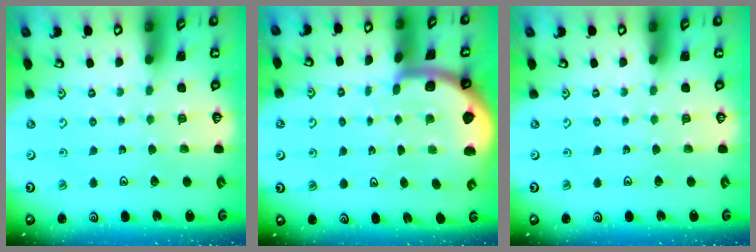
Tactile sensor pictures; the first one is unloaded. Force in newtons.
{"total": 2.5, "press": 2.4, "slide": 0.5}
{"total": 0.0}